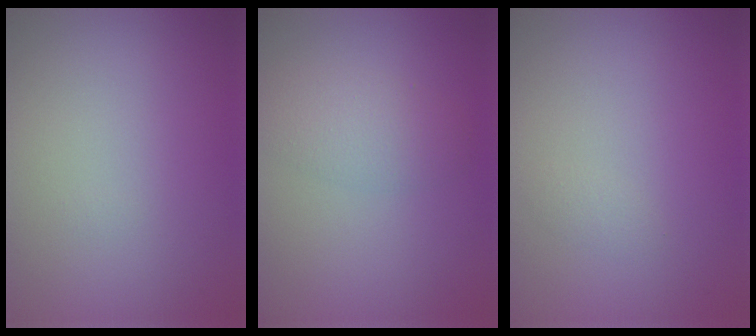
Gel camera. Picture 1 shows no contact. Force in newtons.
{"total": 2.8, "press": 2.8, "slide": 0.1}
{"total": 0.6, "press": 0.6, "slide": 0.0}